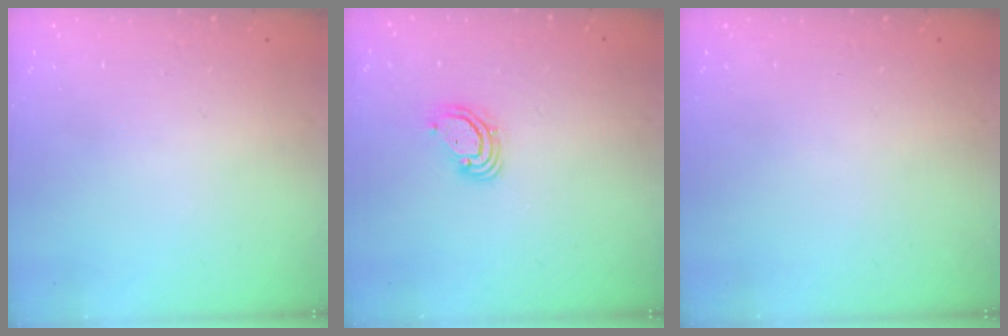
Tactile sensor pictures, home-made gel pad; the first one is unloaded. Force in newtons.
{"total": 4.1, "press": 4.1, "slide": 0.3}
{"total": 0.0}